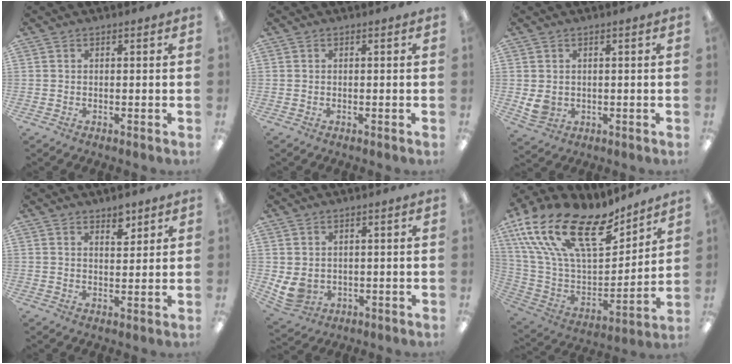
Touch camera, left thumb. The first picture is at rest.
{"total": 0.0}
{"total": 4.0, "force": [0.7, 3.4, 2.0], "torque": [-0.037, -0.001, 0.016]}
{"total": 4.2, "force": [3.4, 1.8, 1.5], "torque": [-0.004, -0.024, 0.057]}
{"total": 5.2, "force": [1.0, 4.2, 2.8], "torque": [-0.074, -0.003, 0.023]}
{"total": 25.4, "force": [15.7, 11.0, 16.7], "torque": [-0.332, -0.101, 0.280]}